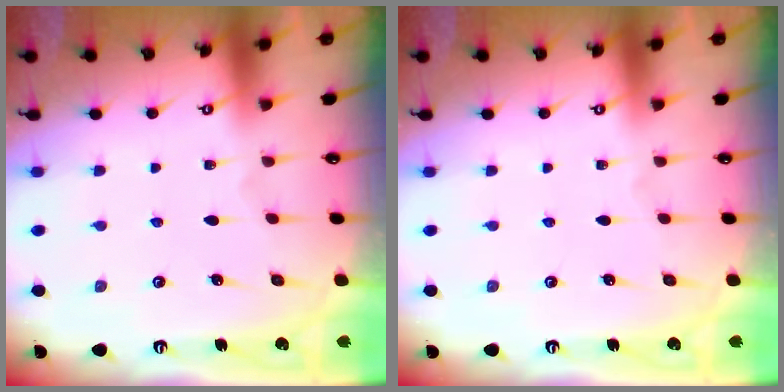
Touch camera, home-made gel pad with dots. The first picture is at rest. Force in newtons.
{"total": 0.0}